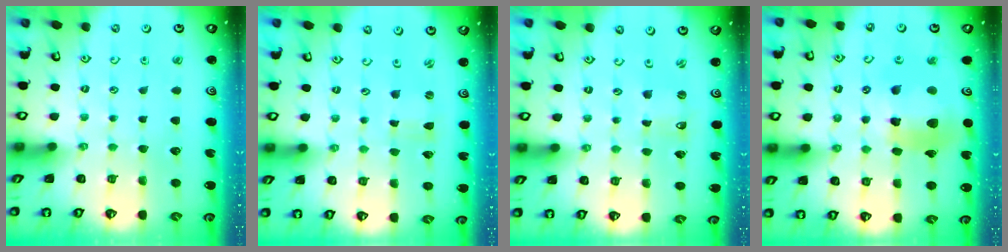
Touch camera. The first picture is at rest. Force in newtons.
{"total": 0.0}
{"total": 0.6, "press": 0.6, "slide": 0.0}
{"total": 16.1, "press": 16.0, "slide": 1.8}